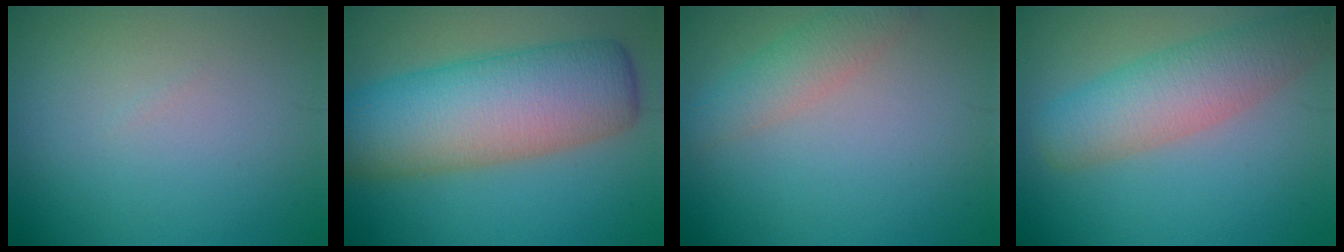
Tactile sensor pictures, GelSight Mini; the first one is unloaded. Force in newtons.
{"total": 10.8, "press": 10.8, "slide": 0.3}
{"total": 2.7, "press": 2.7, "slide": 0.0}
{"total": 5.4, "press": 5.4, "slide": 0.5}